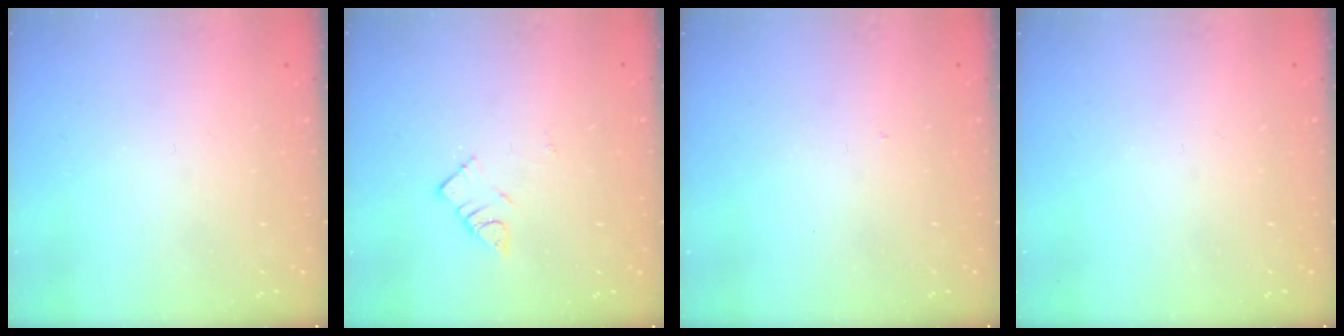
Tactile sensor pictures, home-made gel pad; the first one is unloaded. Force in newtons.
{"total": 4.4, "press": 4.4, "slide": 0.2}
{"total": 3.7, "press": 3.6, "slide": 0.4}
{"total": 0.0}